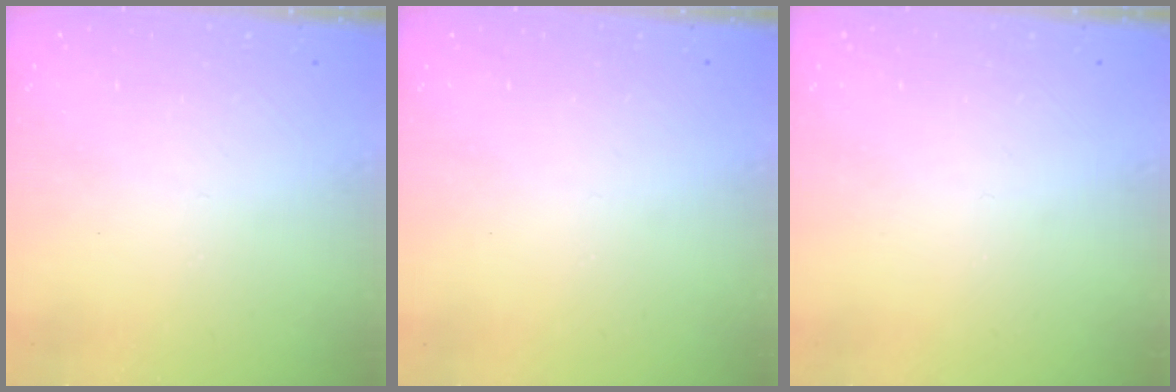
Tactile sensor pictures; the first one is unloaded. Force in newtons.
{"total": 0.0}
{"total": 0.0}